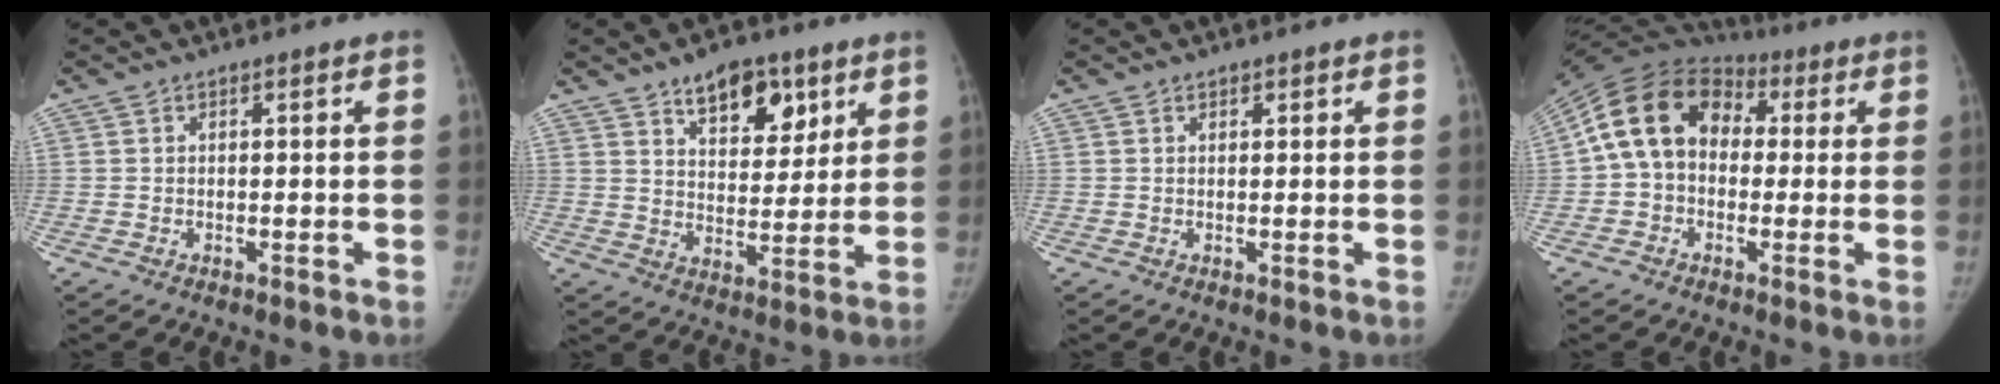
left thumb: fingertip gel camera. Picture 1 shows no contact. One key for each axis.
{"total": 11.6, "fx": 7.0, "fy": 6.2, "fz": 6.9, "tx": -0.064, "ty": -0.039, "tz": 0.112}
{"total": 0.6, "fx": 0.4, "fy": 0.4, "fz": 0.2, "tx": 0.001, "ty": -0.003, "tz": 0.006}
{"total": 15.6, "fx": 1.6, "fy": 11.9, "fz": 10.0, "tx": -0.163, "ty": 0.045, "tz": 0.015}